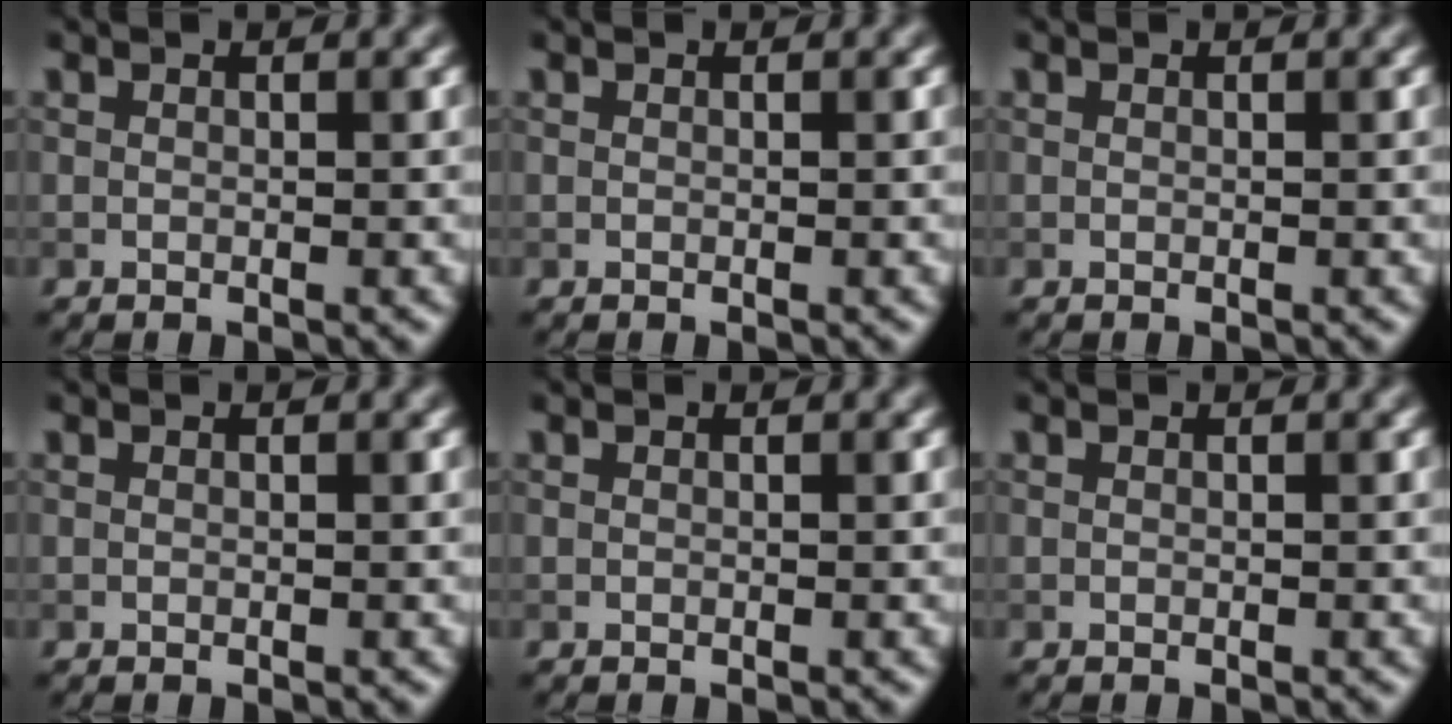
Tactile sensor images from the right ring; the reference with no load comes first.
{"total": 0.0}
{"total": 0.0}
{"total": 0.0}
{"total": 0.0}
{"total": 0.0}